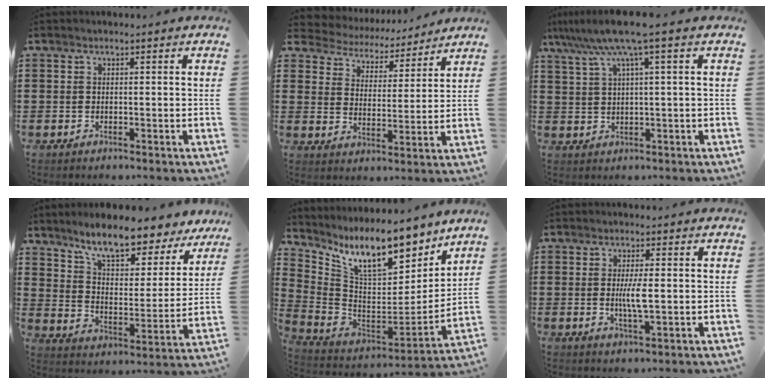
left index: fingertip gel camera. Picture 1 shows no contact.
{"total": 4.5, "force": [4.4, 0.8, -0.4], "torque": [-0.025, -0.036, 0.071]}
{"total": 7.5, "force": [3.7, -0.4, 6.6], "torque": [-0.142, -0.015, 0.061]}
{"total": 9.2, "force": [8.1, 1.4, 4.3], "torque": [-0.101, -0.052, 0.136]}
{"total": 12.7, "force": [8.9, 3.9, 8.2], "torque": [-0.175, -0.053, 0.154]}
{"total": 4.1, "force": [0.0, 0.7, 4.0], "torque": [-0.081, -0.004, -0.005]}